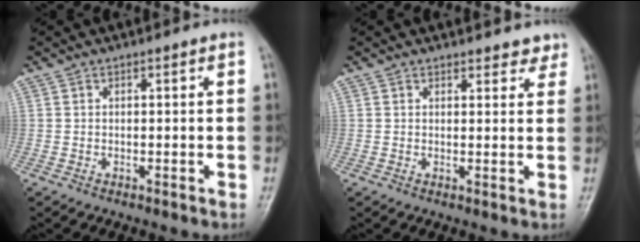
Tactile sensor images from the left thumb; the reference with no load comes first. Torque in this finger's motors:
{"motor_torque": [-0.04, -0.04, -0.12, -0.16, 0.00]}